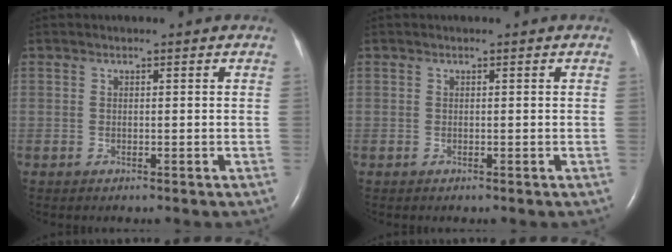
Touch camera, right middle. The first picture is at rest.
{"total": 0.0}